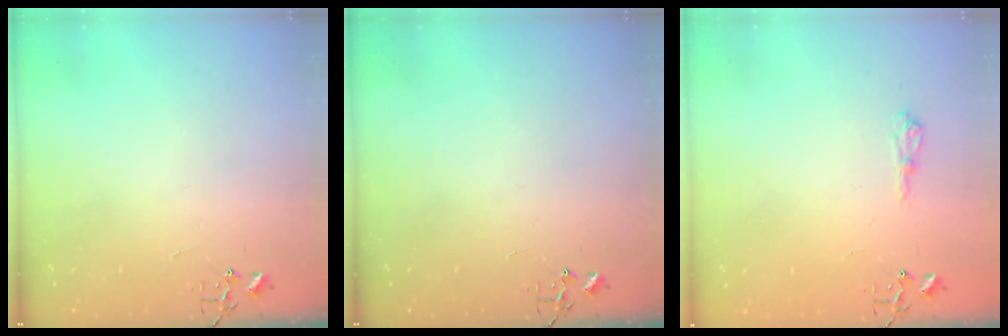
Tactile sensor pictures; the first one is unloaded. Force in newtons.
{"total": 0.0}
{"total": 7.1, "press": 7.1, "slide": 0.9}